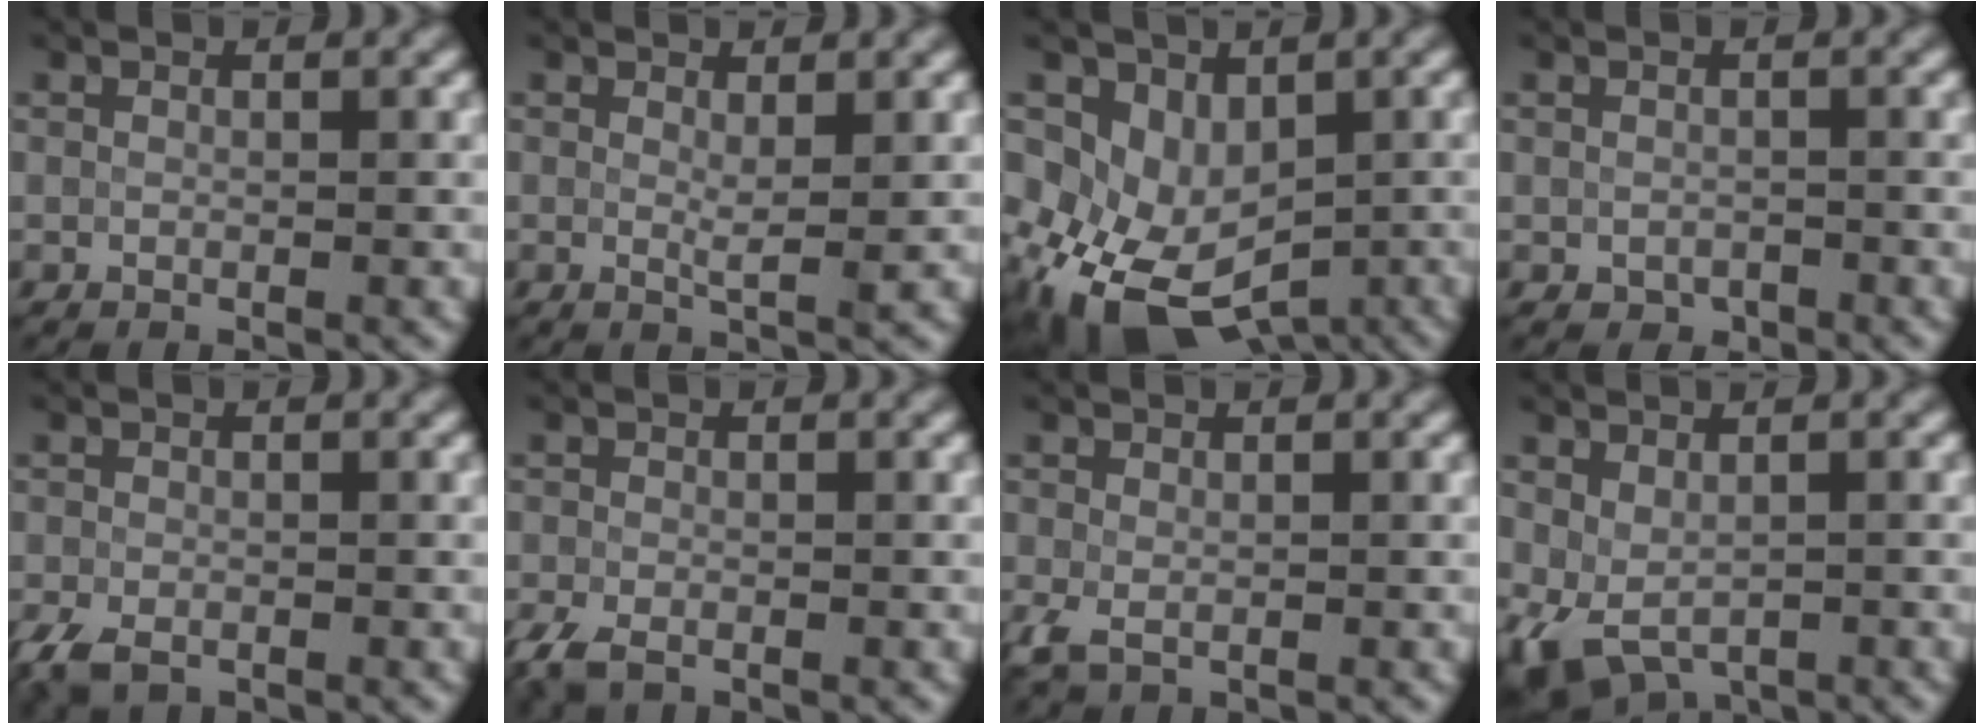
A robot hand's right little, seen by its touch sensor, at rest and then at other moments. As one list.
[{"total": 1.5, "force": [0.6, 0.2, 1.4], "torque": [-0.024, -0.006, 0.010]}, {"total": 7.4, "force": [-1.8, 5.6, 4.5], "torque": [-0.069, -0.028, -0.019]}, {"total": 0.9, "force": [-0.4, 0.7, 0.5], "torque": [-0.006, -0.004, -0.005]}, {"total": 2.9, "force": [-1.7, 1.7, 1.7], "torque": [-0.038, -0.009, -0.035]}, {"total": 2.6, "force": [-1.6, 1.4, 1.6], "torque": [-0.040, -0.008, -0.035]}, {"total": 2.0, "force": [-0.5, 1.2, 1.5], "torque": [-0.041, -0.008, -0.010]}, {"total": 4.0, "force": [-0.8, 2.4, 3.0], "torque": [-0.064, -0.012, -0.007]}]